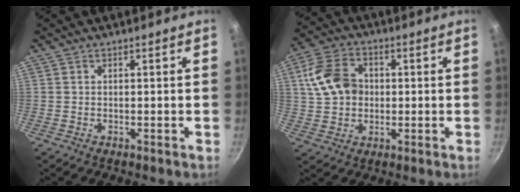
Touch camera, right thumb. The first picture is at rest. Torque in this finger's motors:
{"motor_torque": [-0.17, 0.37, 0.87, 0.20, 0.10]}